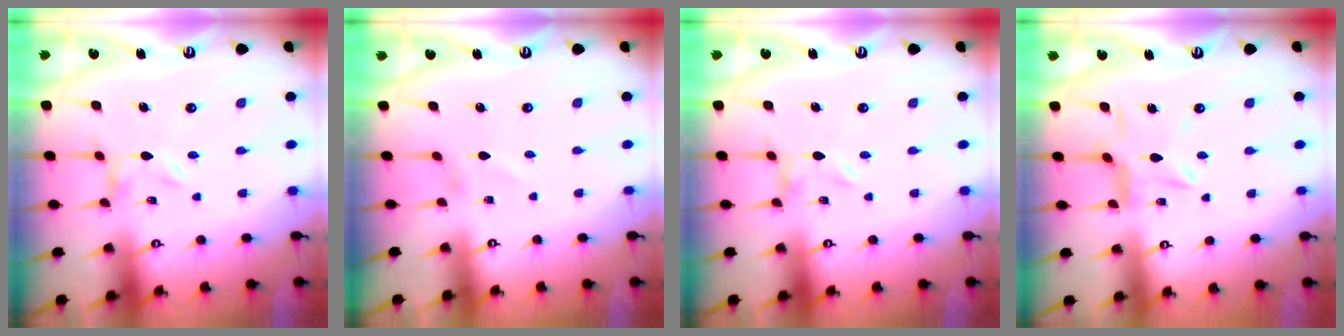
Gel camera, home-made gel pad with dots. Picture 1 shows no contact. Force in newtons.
{"total": 1.3, "press": 1.3, "slide": 0.1}
{"total": 0.0}
{"total": 6.5, "press": 6.5, "slide": 0.6}